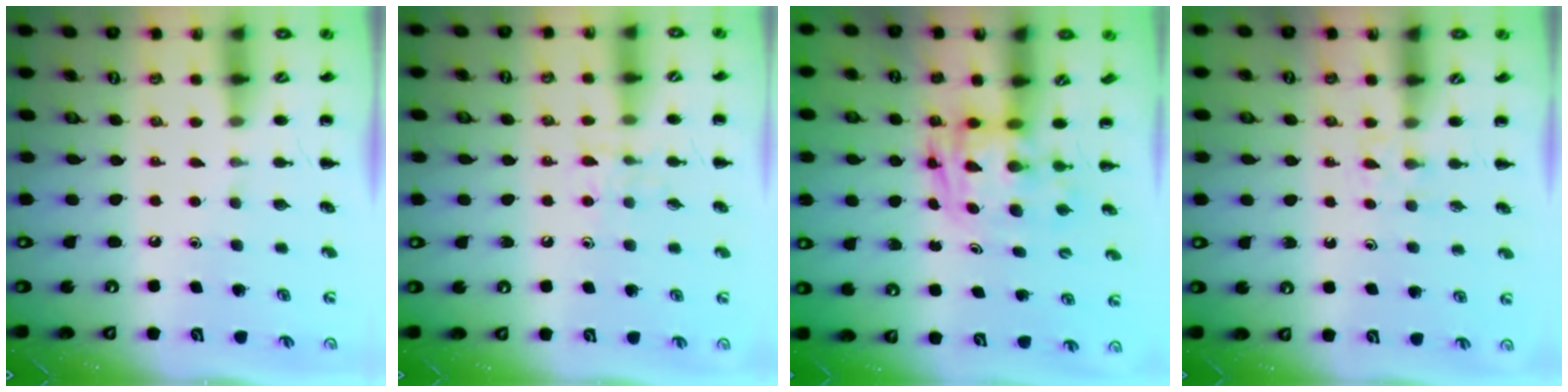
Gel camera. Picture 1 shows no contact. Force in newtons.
{"total": 5.8, "press": 5.7, "slide": 0.9}
{"total": 2.8, "press": 2.8, "slide": 0.5}
{"total": 2.2, "press": 2.0, "slide": 1.0}